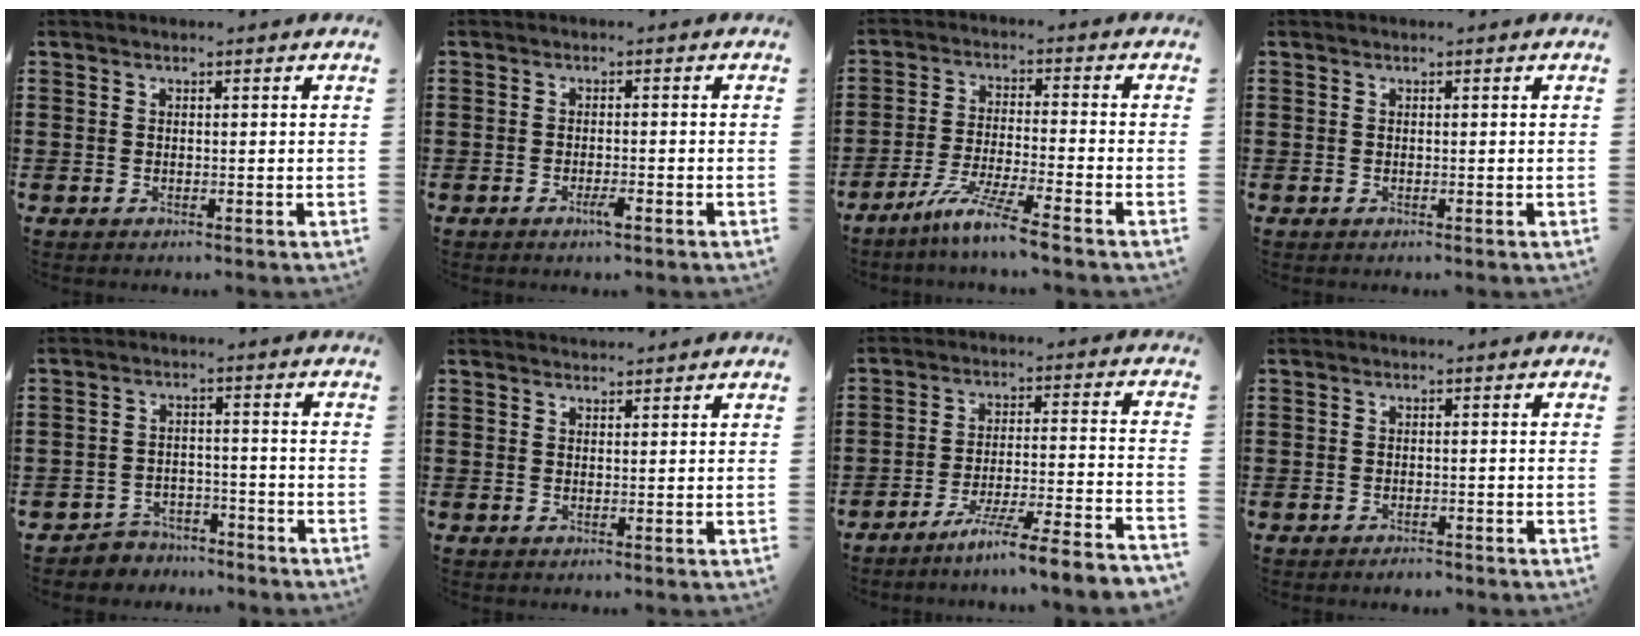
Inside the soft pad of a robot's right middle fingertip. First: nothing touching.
{"total": 1.9, "force": [-1.1, 0.3, 1.5], "torque": [-0.027, -0.002, -0.019]}
{"total": 7.5, "force": [-6.1, -0.5, 4.3], "torque": [-0.086, -0.016, -0.115]}
{"total": 0.0}
{"total": 3.8, "force": [-3.7, 0.8, -0.2], "torque": [-0.007, 0.000, -0.079]}
{"total": 1.3, "force": [1.3, 0.2, 0.1], "torque": [0.002, -0.004, 0.023]}
{"total": 7.6, "force": [-6.6, -1.4, 3.4], "torque": [-0.056, -0.018, -0.129]}
{"total": 1.1, "force": [-1.1, 0.1, 0.1], "torque": [-0.006, -0.003, -0.021]}